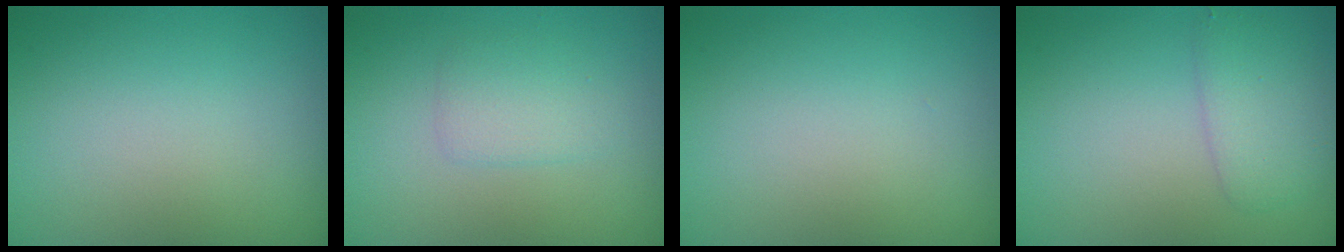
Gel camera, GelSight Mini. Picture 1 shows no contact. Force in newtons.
{"total": 1.9, "press": 1.9, "slide": 0.1}
{"total": 0.0}
{"total": 2.4, "press": 2.4, "slide": 0.1}